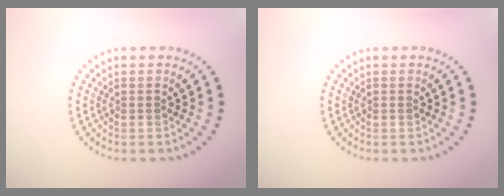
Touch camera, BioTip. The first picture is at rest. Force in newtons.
{"total": 0.0}